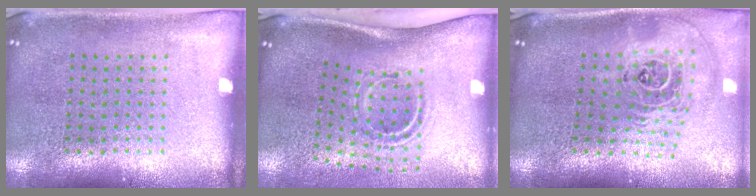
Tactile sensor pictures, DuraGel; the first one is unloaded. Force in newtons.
{"total": 2.2, "press": 1.2, "slide": 1.8}
{"total": 2.6, "press": 1.9, "slide": 1.8}